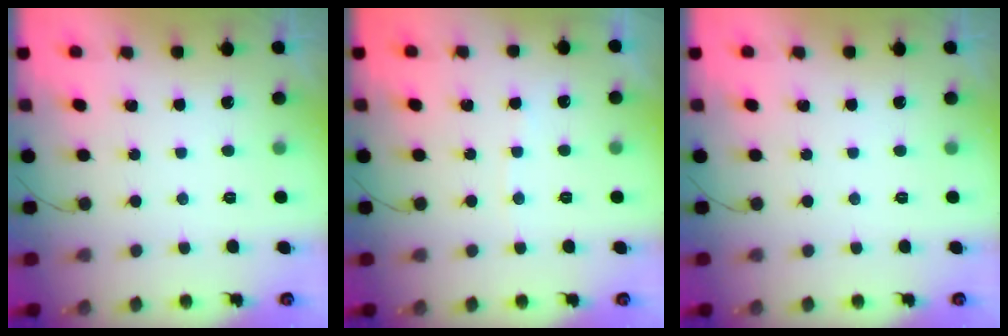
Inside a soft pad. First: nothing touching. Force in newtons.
{"total": 4.1, "press": 4.1, "slide": 0.6}
{"total": 0.0}